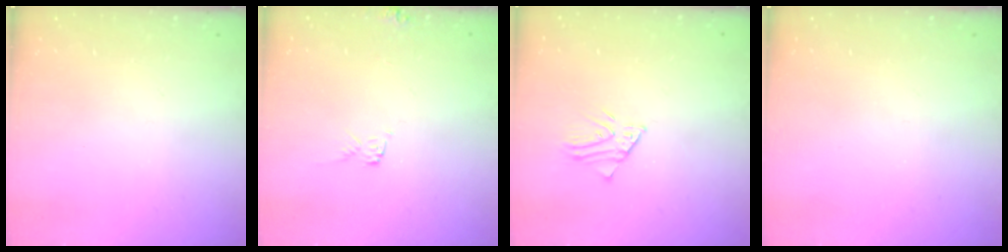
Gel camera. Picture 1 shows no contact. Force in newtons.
{"total": 4.3, "press": 4.2, "slide": 0.4}
{"total": 2.5, "press": 2.5, "slide": 0.2}
{"total": 0.0}